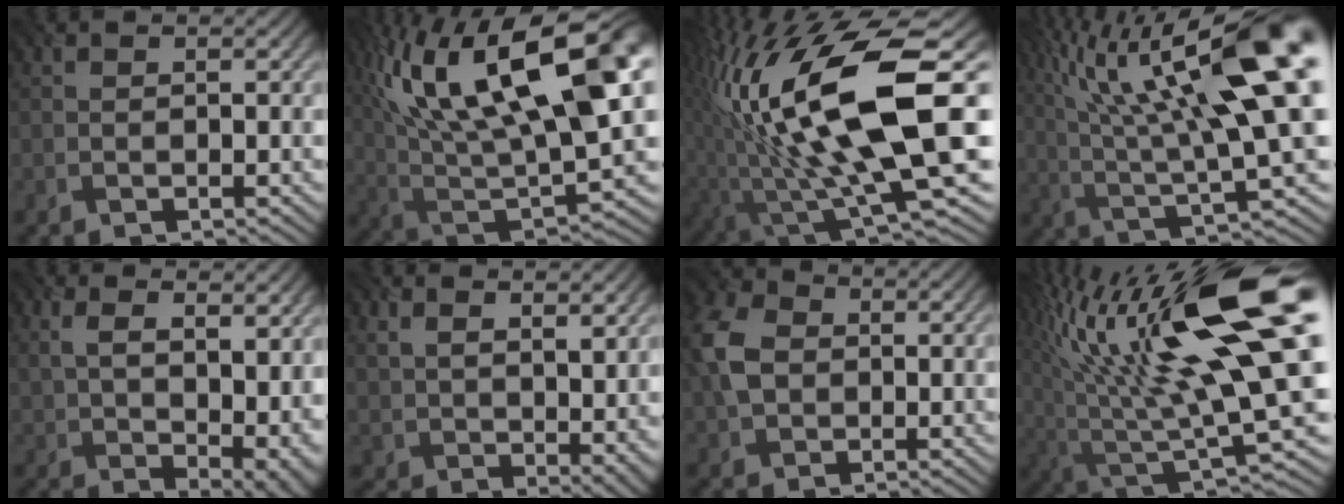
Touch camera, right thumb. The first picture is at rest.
{"total": 21.3, "force": [7.6, 8.3, 18.1], "torque": [-0.354, 0.038, 0.146]}
{"total": 19.4, "force": [2.1, 6.8, 18.0], "torque": [-0.349, -0.021, 0.044]}
{"total": 19.7, "force": [7.1, 5.3, 17.6], "torque": [-0.312, 0.030, 0.131]}
{"total": 12.0, "force": [4.1, 6.0, 9.6], "torque": [-0.153, -0.002, 0.083]}
{"total": 9.7, "force": [5.1, 5.0, 6.5], "torque": [-0.130, -0.009, 0.116]}
{"total": 7.9, "force": [0.4, 5.9, 5.3], "torque": [-0.159, 0.014, -0.004]}
{"total": 20.9, "force": [8.0, 7.1, 17.9], "torque": [-0.314, 0.016, 0.153]}